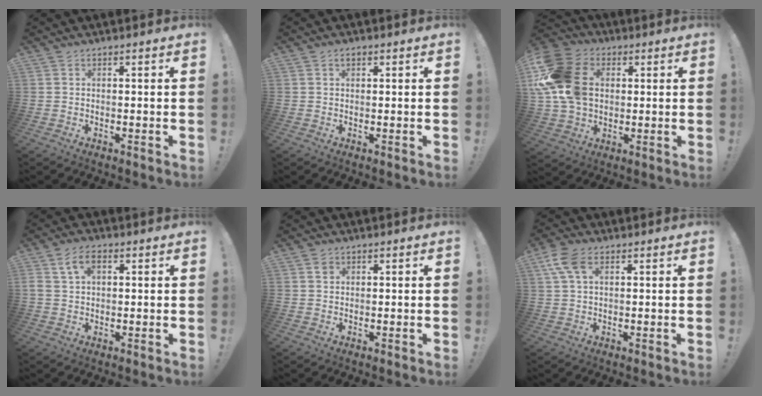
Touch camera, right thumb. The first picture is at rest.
{"total": 1.3, "force": [0.7, 0.7, 0.9], "torque": [-0.011, -0.001, 0.011]}
{"total": 19.8, "force": [3.0, 15.0, 12.5], "torque": [-0.225, -0.004, 0.063]}
{"total": 6.4, "force": [2.2, 3.8, 4.7], "torque": [-0.085, 0.003, 0.039]}
{"total": 1.5, "force": [0.9, 1.1, 0.4], "torque": [0.007, -0.005, 0.013]}
{"total": 7.4, "force": [3.0, 4.1, 5.4], "torque": [-0.118, 0.004, 0.058]}